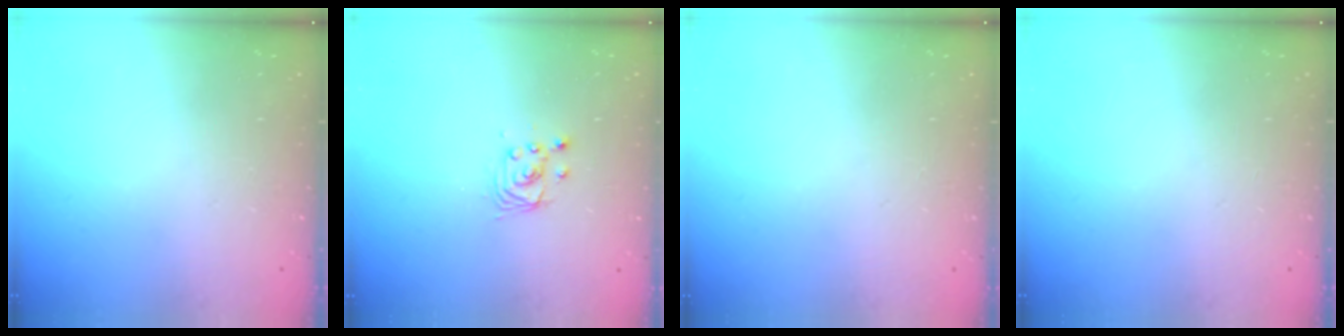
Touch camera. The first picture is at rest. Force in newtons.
{"total": 2.9, "press": 2.9, "slide": 0.0}
{"total": 0.0}
{"total": 0.0}